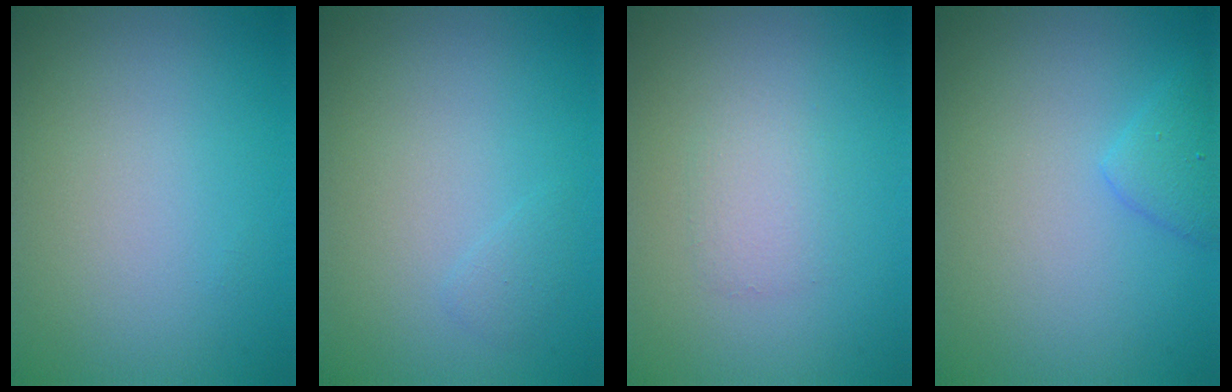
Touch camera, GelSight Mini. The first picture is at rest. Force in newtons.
{"total": 0.7, "press": 0.7, "slide": 0.0}
{"total": 1.6, "press": 1.6, "slide": 0.0}
{"total": 1.7, "press": 1.7, "slide": 0.1}